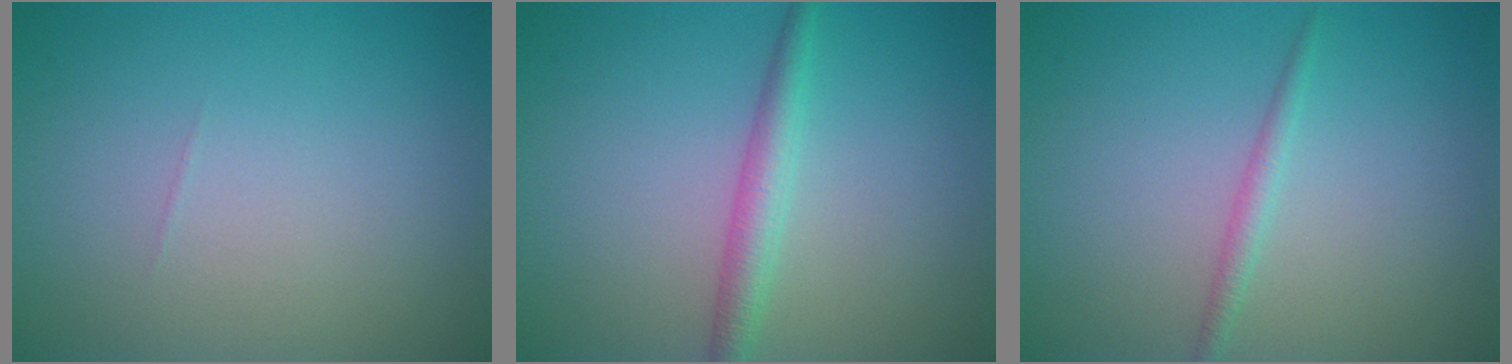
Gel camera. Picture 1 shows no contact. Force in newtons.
{"total": 2.5, "press": 2.5, "slide": 0.0}
{"total": 1.2, "press": 1.2, "slide": 0.1}